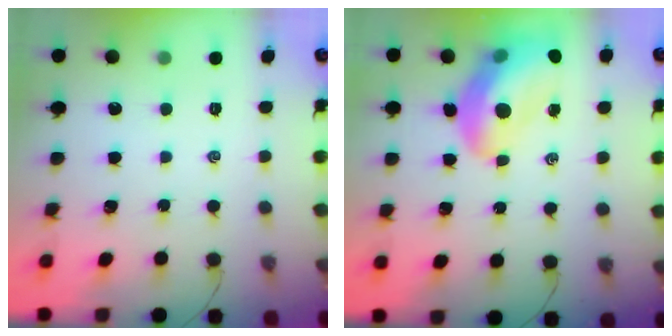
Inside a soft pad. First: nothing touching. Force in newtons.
{"total": 13.8, "press": 13.4, "slide": 3.4}